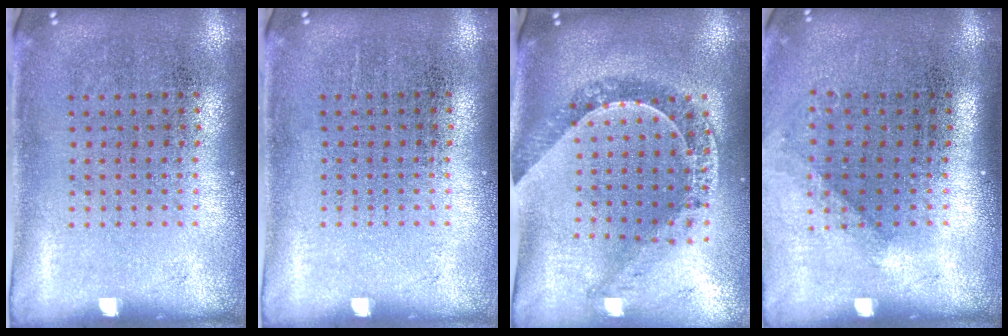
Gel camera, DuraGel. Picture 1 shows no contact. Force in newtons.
{"total": 0.0}
{"total": 1.1, "press": 1.1, "slide": 0.1}
{"total": 1.2, "press": 0.9, "slide": 0.7}